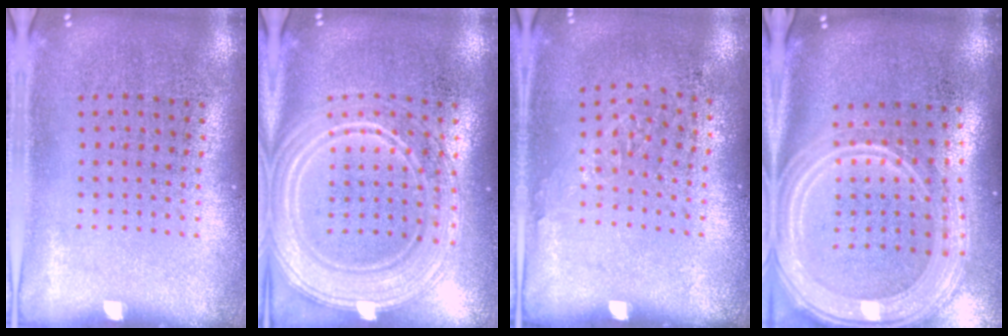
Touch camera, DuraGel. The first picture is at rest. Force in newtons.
{"total": 3.5, "press": 3.5, "slide": 0.5}
{"total": 1.0, "press": 0.7, "slide": 0.6}
{"total": 3.2, "press": 2.6, "slide": 1.9}